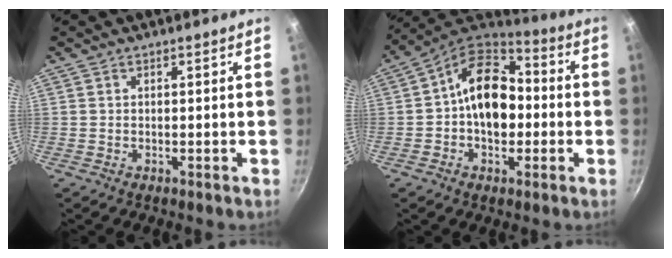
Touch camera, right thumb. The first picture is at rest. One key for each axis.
{"total": 14.7, "fx": -0.5, "fy": 10.2, "fz": 10.6, "tx": -0.124, "ty": 0.039, "tz": -0.030}